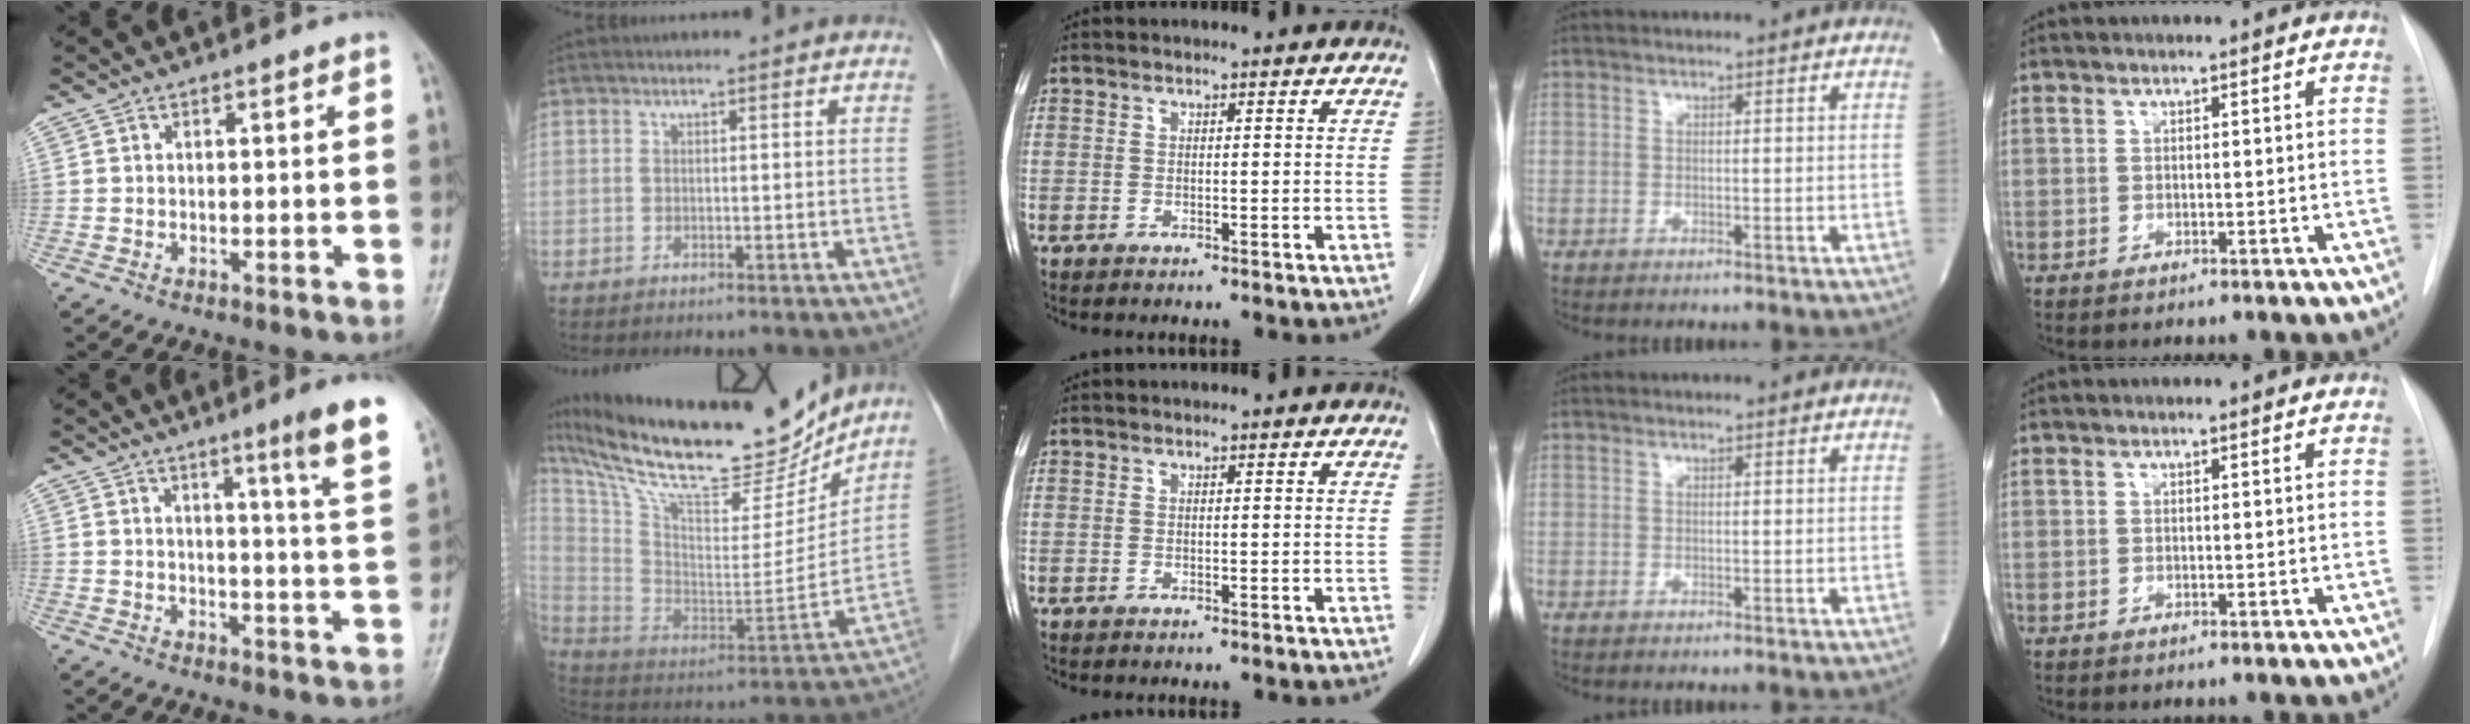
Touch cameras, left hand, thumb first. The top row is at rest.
{"thumb": {"total": 9.9, "force": [5.9, -0.4, 7.9], "torque": [-0.102, -0.040, 0.073]}, "index": {"total": 26.1, "force": [22.5, 6.1, 11.7], "torque": [-0.223, -0.017, 0.355]}}